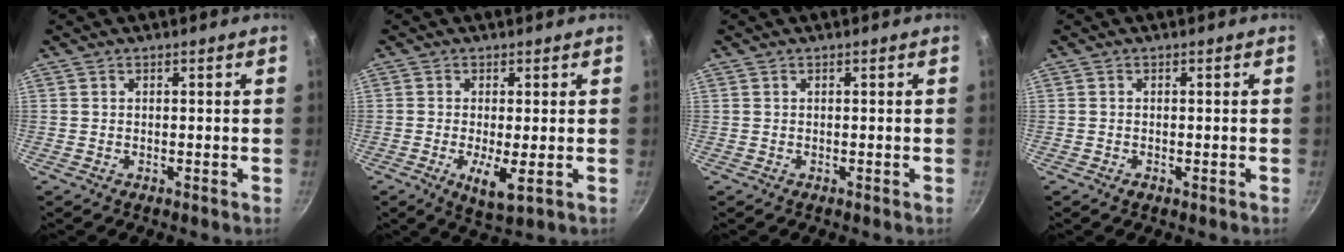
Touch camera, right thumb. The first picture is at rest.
{"total": 5.5, "force": [-1.1, 1.3, 5.2], "torque": [-0.099, -0.017, -0.013]}
{"total": 0.0}
{"total": 0.6, "force": [-0.4, 0.3, 0.4], "torque": [-0.004, 0.000, -0.006]}